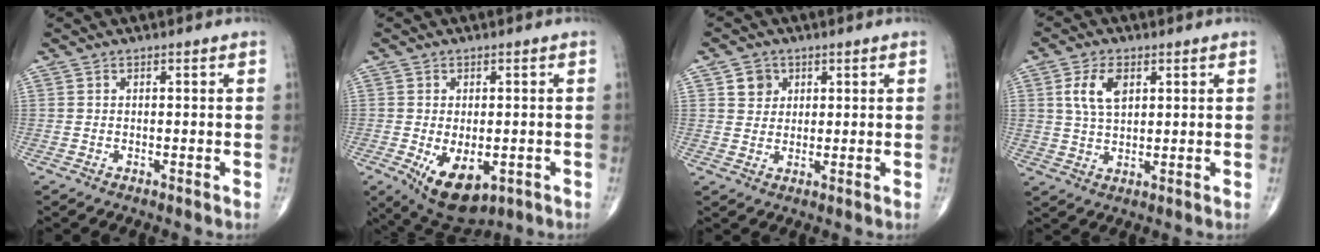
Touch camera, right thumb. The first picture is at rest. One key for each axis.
{"total": 9.9, "fx": -3.1, "fy": 5.4, "fz": 7.7, "tx": -0.111, "ty": -0.012, "tz": -0.032}
{"total": 4.0, "fx": 1.6, "fy": 3.4, "fz": 1.1, "tx": 0.001, "ty": -0.006, "tz": 0.025}
{"total": 6.9, "fx": 2.3, "fy": 4.0, "fz": 5.2, "tx": -0.097, "ty": -0.004, "tz": 0.046}